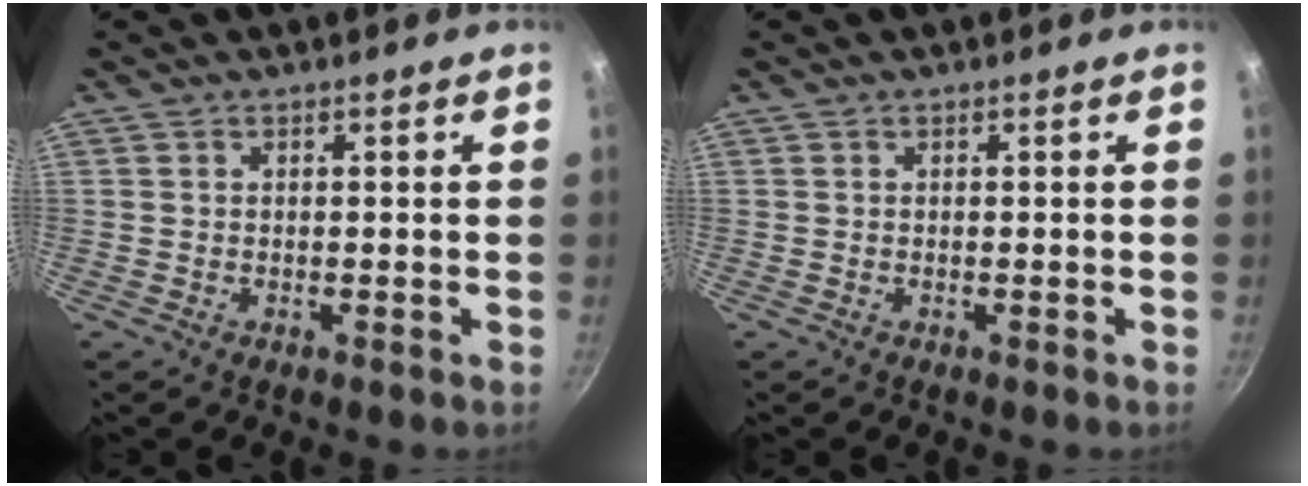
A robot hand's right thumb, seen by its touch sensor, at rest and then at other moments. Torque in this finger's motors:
{"motor_torque": [0.00, 0.00, 0.13, -0.13, 0.00]}